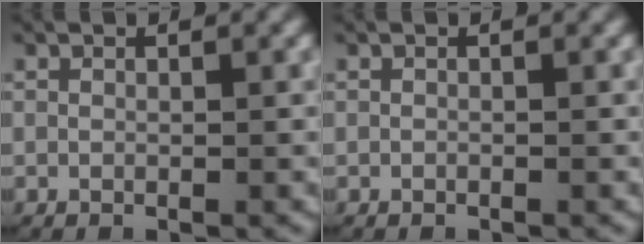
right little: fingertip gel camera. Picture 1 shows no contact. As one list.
[{"total": 0.0}]